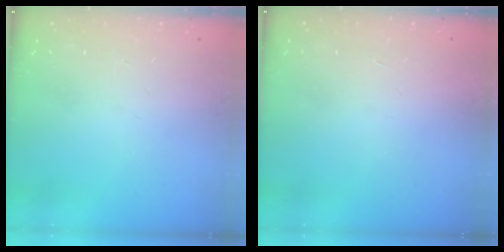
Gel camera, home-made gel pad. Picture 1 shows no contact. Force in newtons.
{"total": 1.7, "press": 1.7, "slide": 0.1}